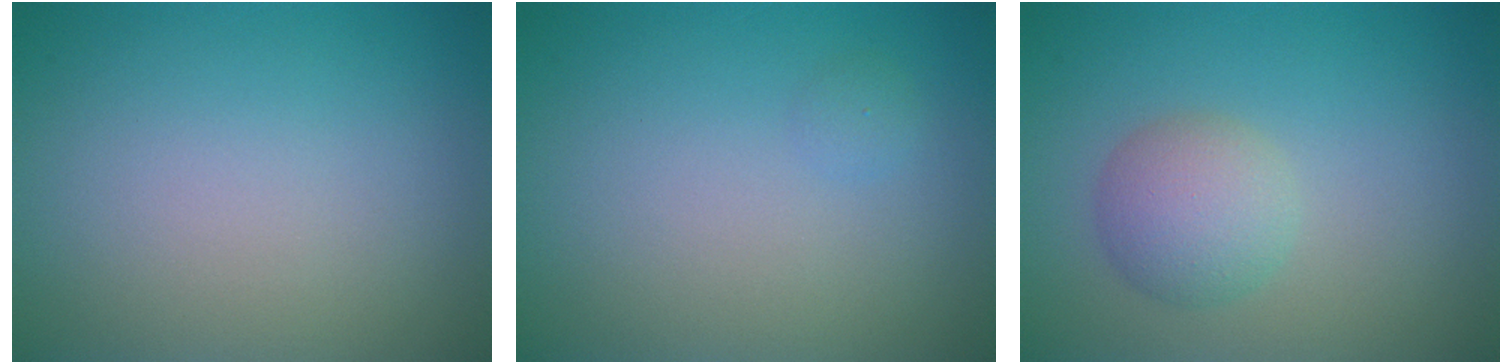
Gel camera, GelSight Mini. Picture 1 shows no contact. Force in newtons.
{"total": 0.6, "press": 0.6, "slide": 0.0}
{"total": 3.2, "press": 3.2, "slide": 0.0}